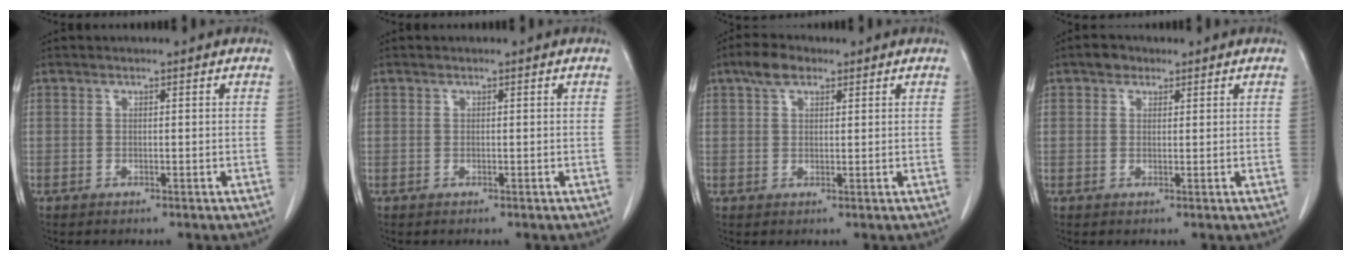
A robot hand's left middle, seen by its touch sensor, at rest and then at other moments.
{"total": 0.0}
{"total": 4.0, "force": [2.5, 1.9, 2.4], "torque": [-0.051, 0.012, 0.045]}
{"total": 2.0, "force": [1.3, 1.4, 0.7], "torque": [-0.012, 0.005, 0.018]}